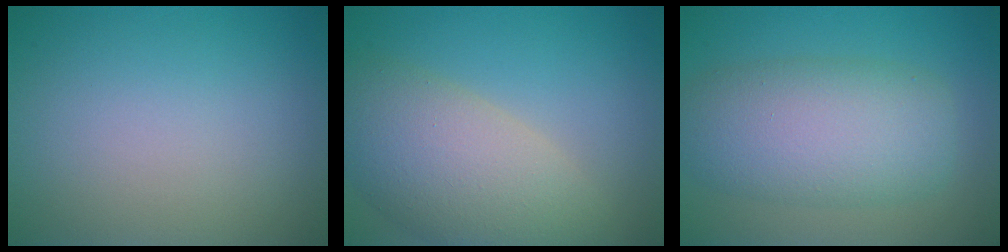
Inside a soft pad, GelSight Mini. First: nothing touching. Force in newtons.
{"total": 8.5, "press": 8.5, "slide": 0.7}
{"total": 7.7, "press": 7.7, "slide": 0.1}